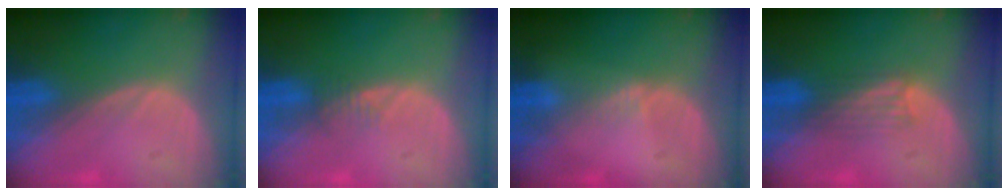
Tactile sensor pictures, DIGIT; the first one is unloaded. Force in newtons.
{"total": 1.5, "press": 1.5, "slide": 0.2}
{"total": 0.8, "press": 0.8, "slide": 0.2}
{"total": 3.1, "press": 2.9, "slide": 1.1}